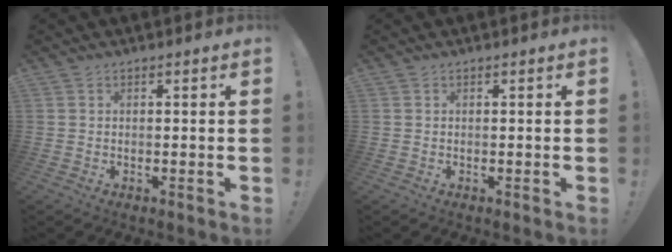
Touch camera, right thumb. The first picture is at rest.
{"total": 0.0}